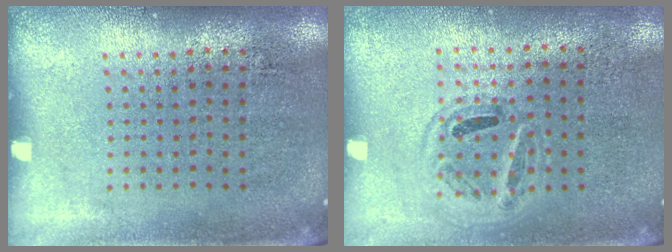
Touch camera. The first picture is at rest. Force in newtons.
{"total": 0.9, "press": 0.9, "slide": 0.3}